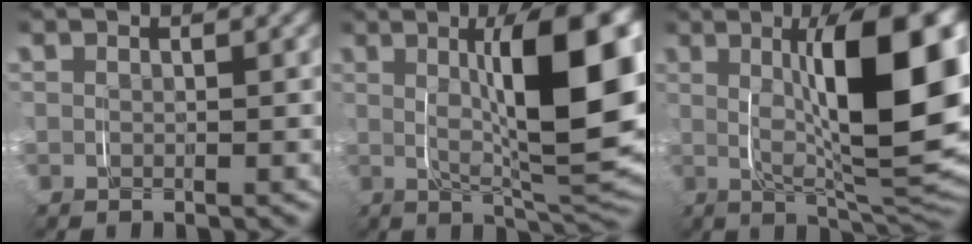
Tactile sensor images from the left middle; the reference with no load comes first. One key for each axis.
{"total": 11.7, "fx": 1.2, "fy": 3.1, "fz": 11.2, "tx": -0.166, "ty": 0.001, "tz": 0.026}
{"total": 12.8, "fx": 1.2, "fy": 3.7, "fz": 12.2, "tx": -0.179, "ty": -0.003, "tz": 0.028}